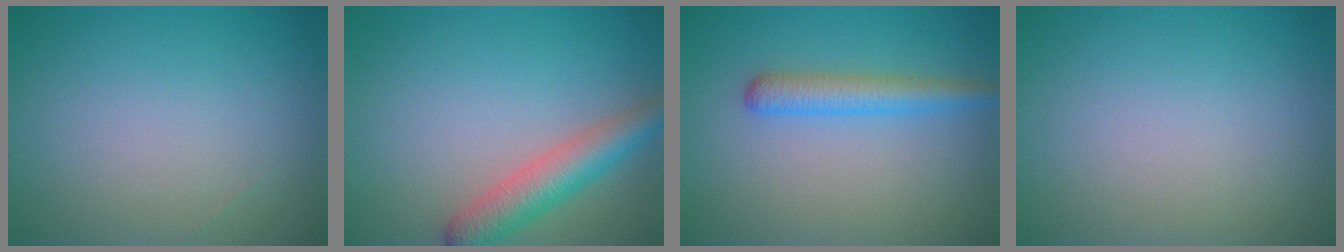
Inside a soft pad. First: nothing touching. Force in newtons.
{"total": 4.4, "press": 4.4, "slide": 0.2}
{"total": 2.9, "press": 2.9, "slide": 0.1}
{"total": 0.0}